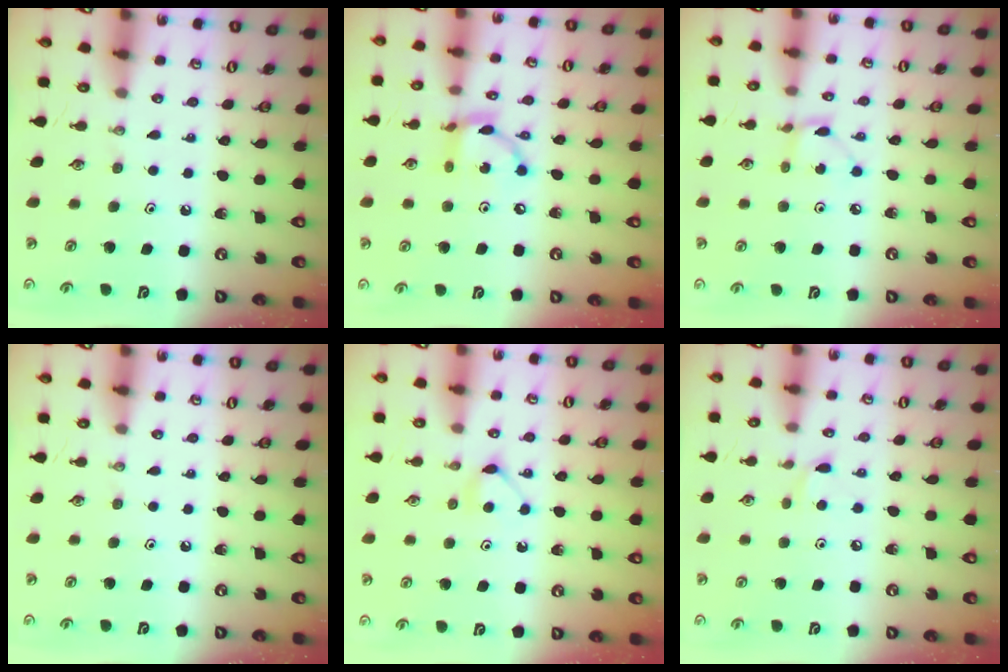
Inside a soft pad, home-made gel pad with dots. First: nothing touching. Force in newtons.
{"total": 10.9, "press": 10.8, "slide": 0.7}
{"total": 2.0, "press": 2.0, "slide": 0.1}
{"total": 0.0}
{"total": 4.3, "press": 4.3, "slide": 0.6}
{"total": 5.0, "press": 5.0, "slide": 0.5}